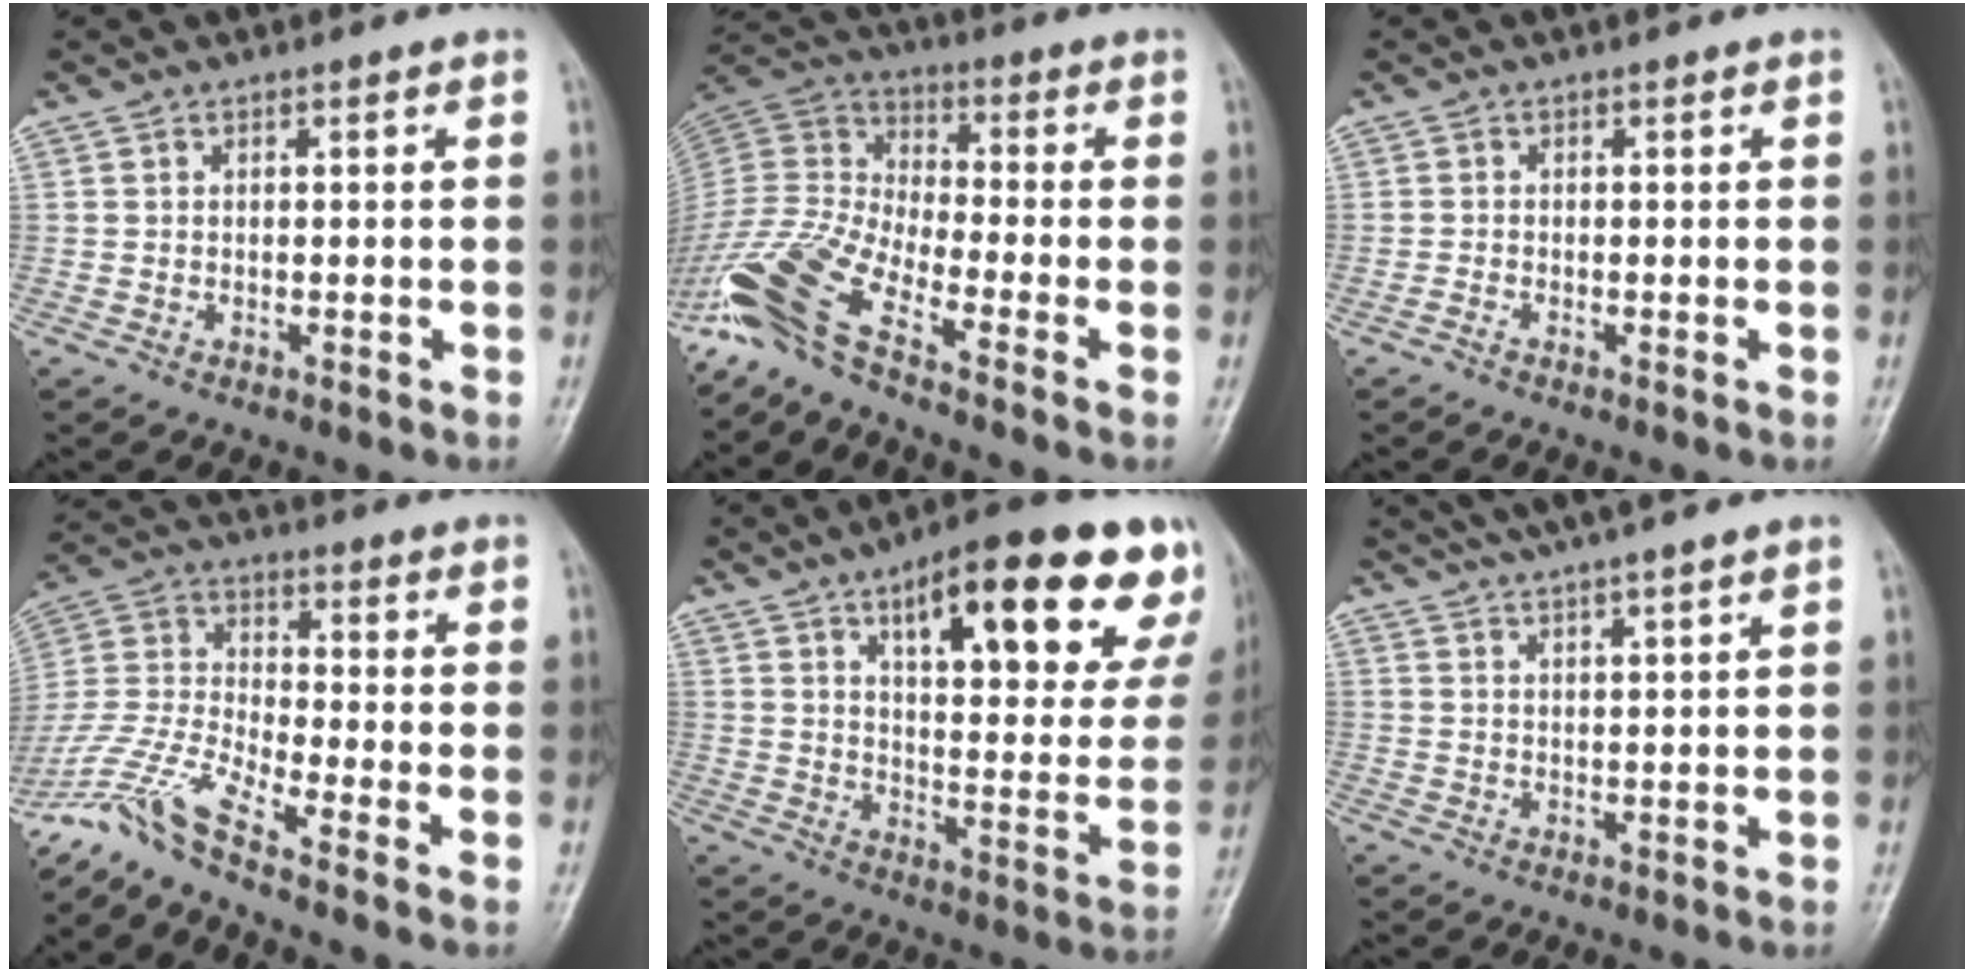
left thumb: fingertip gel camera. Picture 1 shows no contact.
{"total": 14.5, "force": [-10.0, 2.6, 10.2], "torque": [-0.231, 0.044, -0.205]}
{"total": 0.5, "force": [-0.4, 0.0, 0.3], "torque": [-0.008, 0.002, -0.011]}
{"total": 11.0, "force": [-8.8, 0.0, 6.6], "torque": [-0.169, 0.030, -0.185]}
{"total": 25.6, "force": [14.2, 8.9, 19.4], "torque": [-0.216, -0.030, 0.198]}
{"total": 10.0, "force": [8.1, 0.2, 5.9], "torque": [-0.091, 0.006, 0.123]}